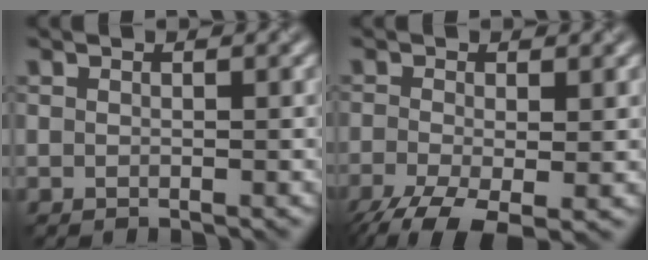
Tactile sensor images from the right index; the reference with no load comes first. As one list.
[{"total": 6.4, "force": [-3.4, 2.5, 4.8], "torque": [-0.106, -0.021, -0.062]}]